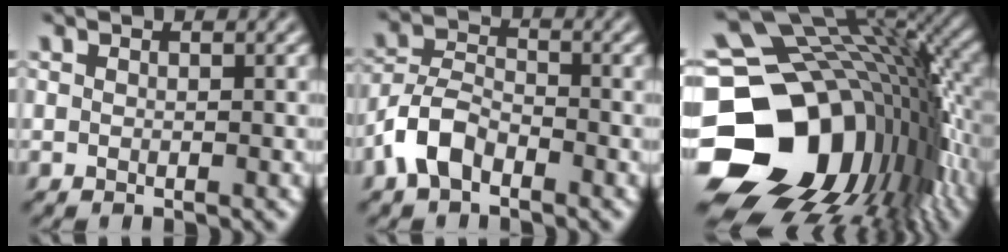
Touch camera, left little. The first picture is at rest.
{"total": 4.2, "force": [-2.6, 2.3, 2.4], "torque": [-0.053, 0.006, -0.059]}
{"total": 18.8, "force": [-4.3, 14.4, 11.3], "torque": [-0.242, -0.022, -0.058]}